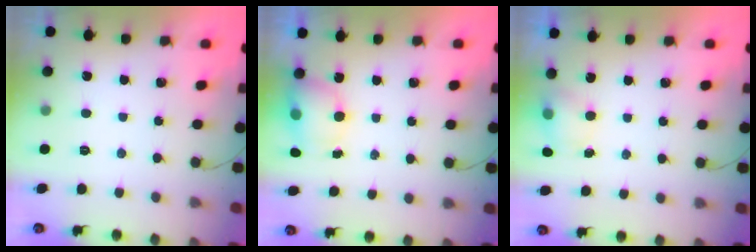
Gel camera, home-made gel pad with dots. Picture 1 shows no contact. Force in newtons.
{"total": 6.2, "press": 6.2, "slide": 0.4}
{"total": 4.1, "press": 4.1, "slide": 0.7}